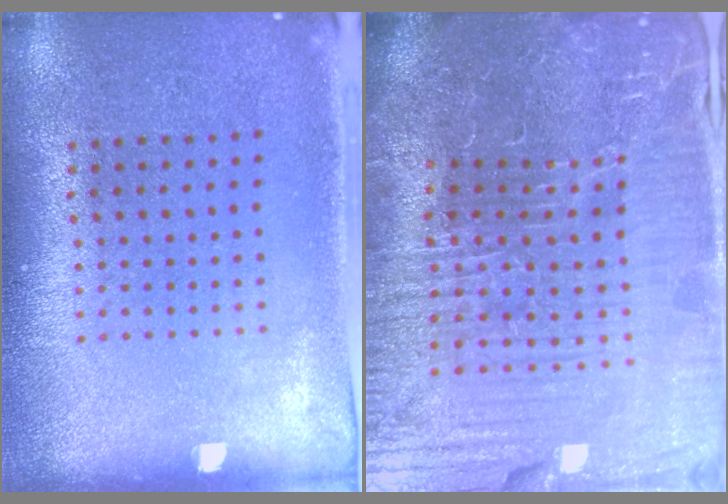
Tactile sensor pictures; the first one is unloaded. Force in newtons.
{"total": 6.4, "press": 5.9, "slide": 2.5}